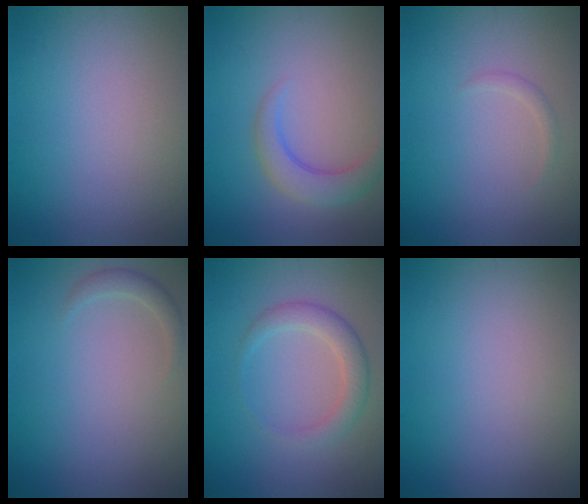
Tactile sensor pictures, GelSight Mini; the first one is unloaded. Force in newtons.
{"total": 3.0, "press": 3.0, "slide": 0.3}
{"total": 0.8, "press": 0.8, "slide": 0.0}
{"total": 1.2, "press": 1.2, "slide": 0.1}
{"total": 2.9, "press": 2.9, "slide": 0.1}
{"total": 0.0}